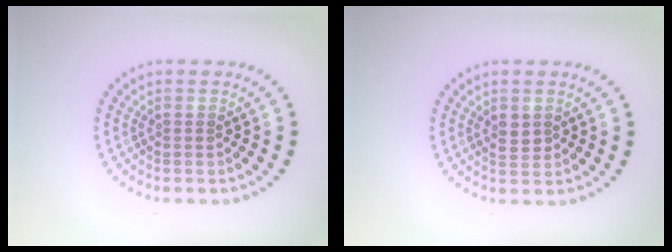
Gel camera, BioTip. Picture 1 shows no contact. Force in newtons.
{"total": 1.4, "press": 1.4, "slide": 0.2}